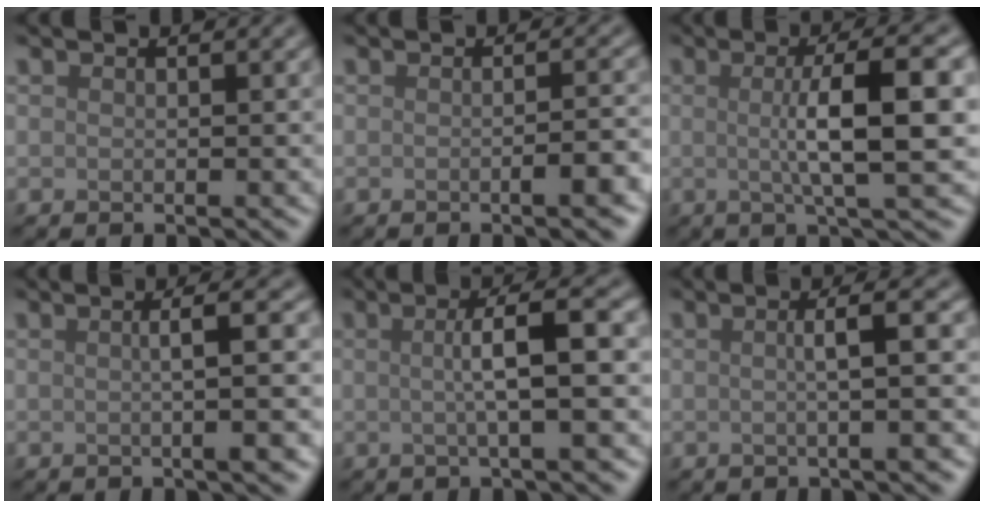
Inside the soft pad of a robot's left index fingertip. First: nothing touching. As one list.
[{"total": 3.2, "force": [-0.8, 0.9, 3.0], "torque": [-0.031, 0.005, -0.014]}, {"total": 8.2, "force": [0.5, 1.9, 8.0], "torque": [-0.110, 0.009, 0.003]}, {"total": 5.1, "force": [0.0, 1.6, 4.8], "torque": [-0.042, 0.014, -0.009]}, {"total": 5.3, "force": [0.3, 1.1, 5.2], "torque": [-0.076, 0.013, 0.000]}, {"total": 4.4, "force": [0.1, 1.2, 4.3], "torque": [-0.044, 0.010, -0.003]}]